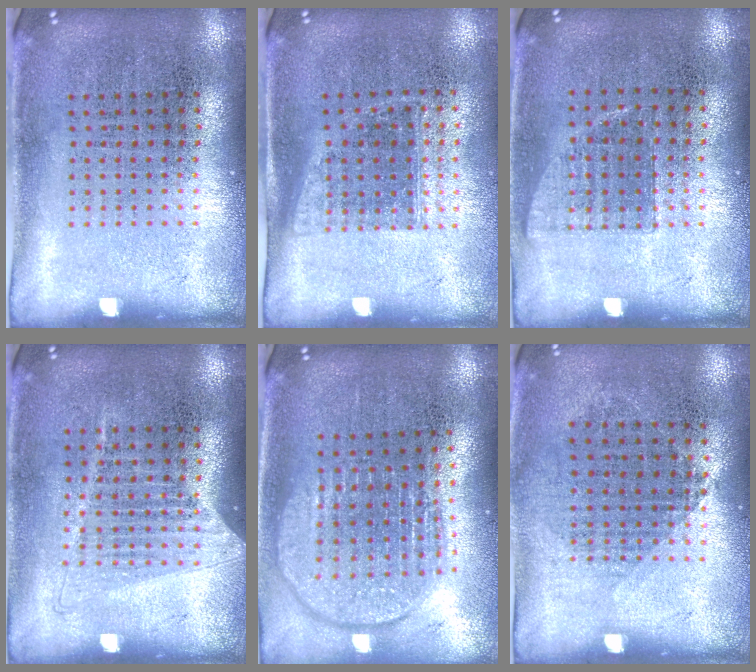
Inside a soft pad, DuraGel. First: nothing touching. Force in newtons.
{"total": 1.0, "press": 0.8, "slide": 0.6}
{"total": 0.7, "press": 0.7, "slide": 0.2}
{"total": 1.0, "press": 0.9, "slide": 0.5}
{"total": 1.9, "press": 1.6, "slide": 1.0}
{"total": 0.8, "press": 0.7, "slide": 0.4}